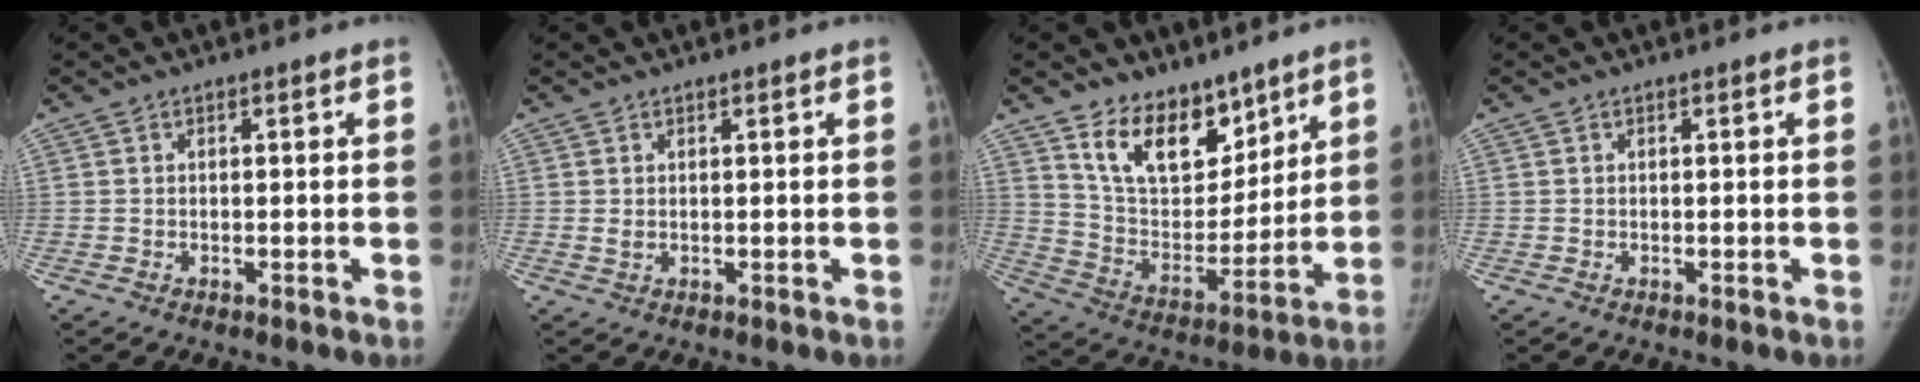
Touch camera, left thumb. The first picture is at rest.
{"total": 1.1, "force": [0.6, 0.4, 0.8], "torque": [-0.015, -0.004, 0.014]}
{"total": 15.4, "force": [10.5, 8.5, 7.5], "torque": [-0.074, -0.074, 0.198]}
{"total": 0.0}